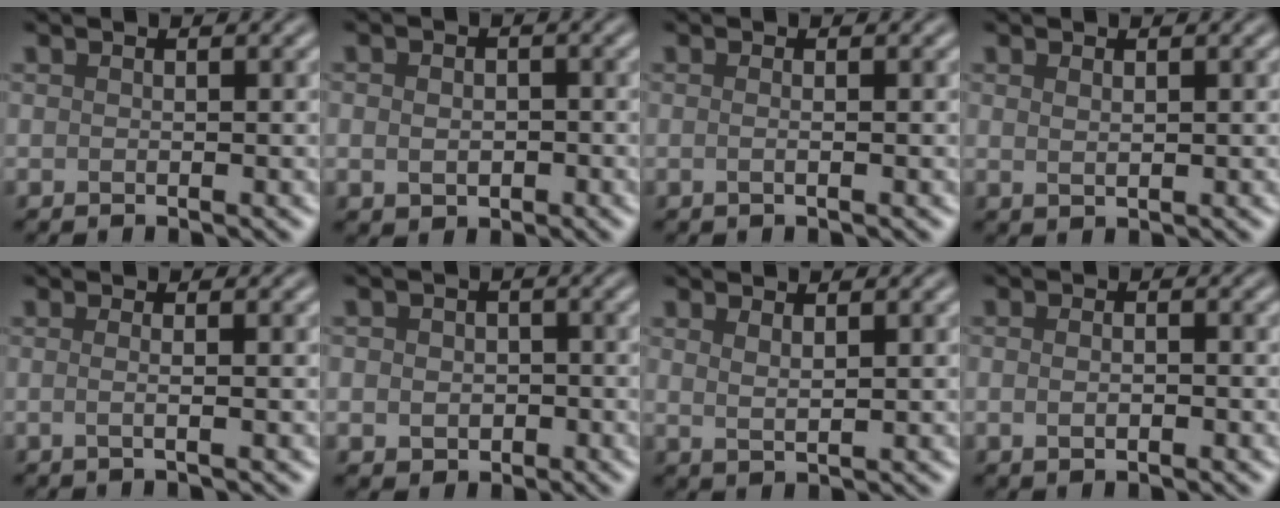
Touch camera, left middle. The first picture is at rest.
{"total": 2.2, "force": [-0.3, 1.8, 1.4], "torque": [-0.014, -0.006, -0.005]}
{"total": 1.1, "force": [0.0, 0.5, 1.0], "torque": [-0.012, -0.008, -0.011]}
{"total": 0.8, "force": [0.4, 0.3, 0.6], "torque": [-0.014, -0.002, 0.011]}
{"total": 1.8, "force": [0.0, 0.8, 1.6], "torque": [-0.014, -0.006, -0.019]}
{"total": 3.3, "force": [-0.4, 2.9, 1.5], "torque": [-0.003, -0.003, -0.018]}
{"total": 1.4, "force": [0.8, 0.4, 1.1], "torque": [-0.021, -0.005, 0.018]}
{"total": 2.5, "force": [-0.2, 1.5, 2.0], "torque": [-0.019, 0.004, -0.012]}